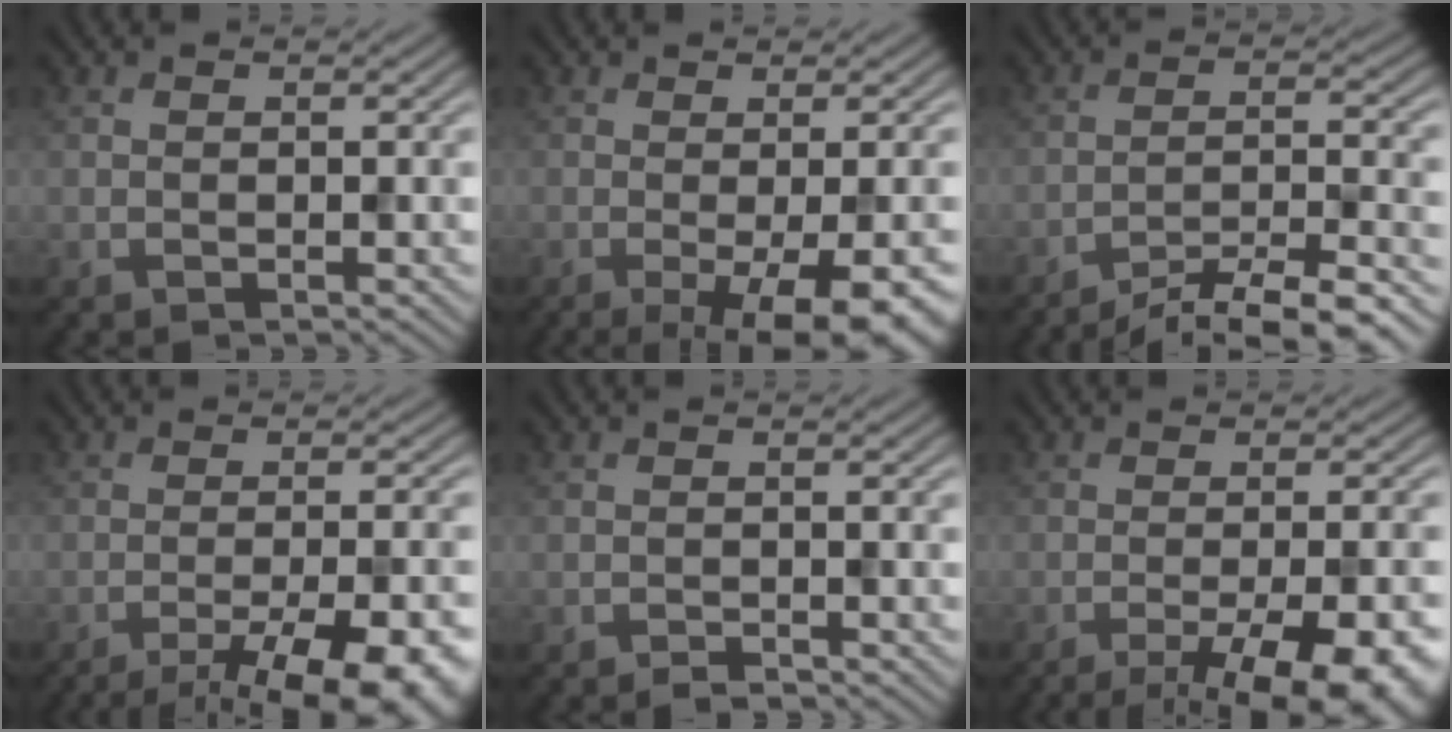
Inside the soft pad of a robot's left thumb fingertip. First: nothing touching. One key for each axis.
{"total": 9.0, "fx": -3.3, "fy": 2.5, "fz": 8.0, "tx": -0.105, "ty": -0.008, "tz": -0.038}
{"total": 9.9, "fx": -8.3, "fy": 1.7, "fz": 5.2, "tx": -0.086, "ty": -0.002, "tz": -0.124}
{"total": 13.0, "fx": -8.6, "fy": 3.8, "fz": 9.0, "tx": -0.111, "ty": -0.006, "tz": -0.098}
{"total": 0.8, "fx": -0.7, "fy": 0.1, "fz": 0.3, "tx": -0.005, "ty": 0.000, "tz": -0.015}
{"total": 13.2, "fx": -7.7, "fy": 4.0, "fz": 9.9, "tx": -0.116, "ty": -0.006, "tz": -0.086}